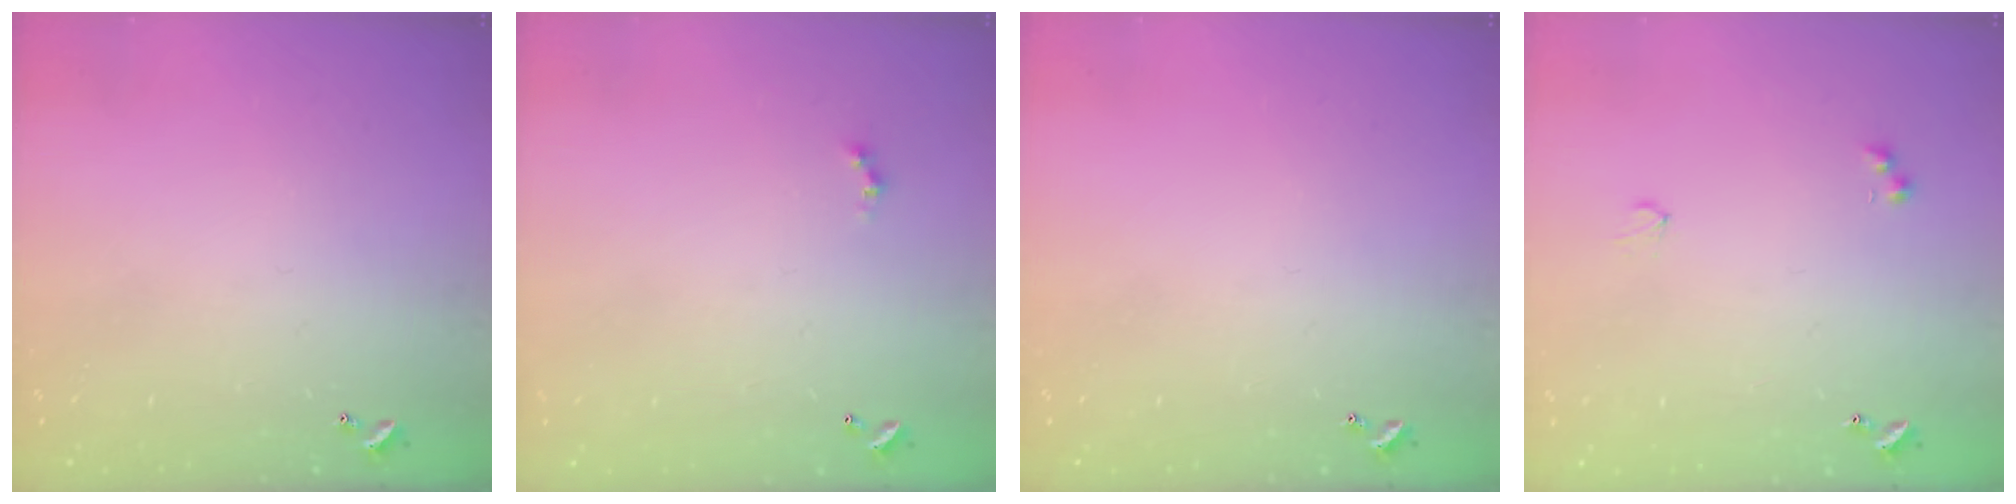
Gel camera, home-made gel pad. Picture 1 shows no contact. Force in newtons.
{"total": 0.0}
{"total": 0.0}
{"total": 3.9, "press": 3.8, "slide": 0.6}